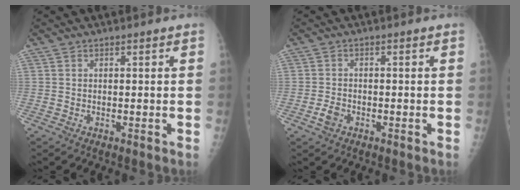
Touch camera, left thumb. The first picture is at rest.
{"total": 2.4, "force": [-1.2, 1.6, 1.4], "torque": [-0.028, 0.006, -0.023]}